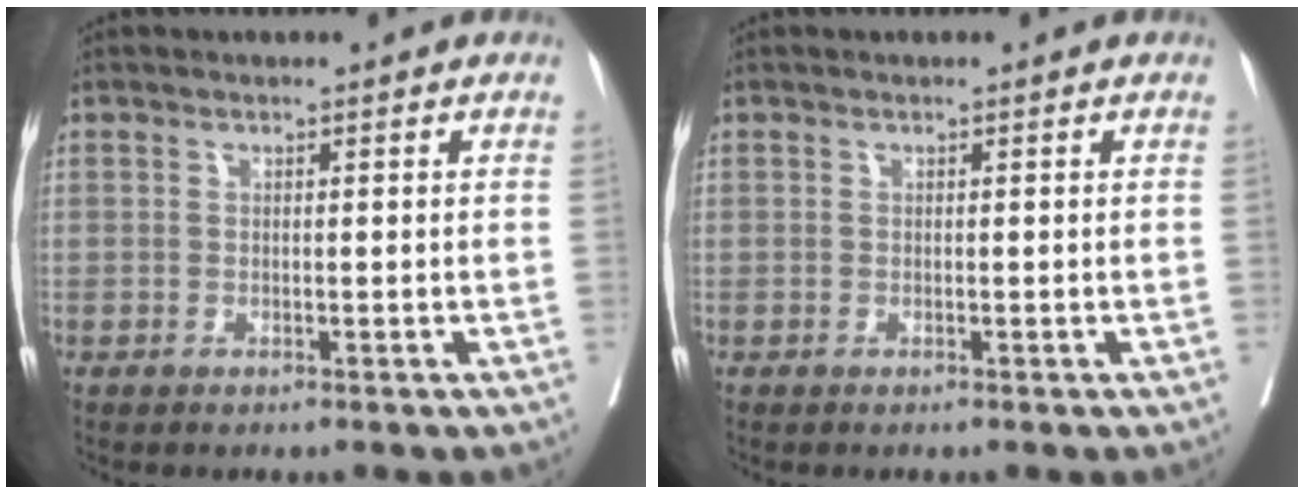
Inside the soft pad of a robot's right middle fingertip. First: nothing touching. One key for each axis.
{"total": 0.0}